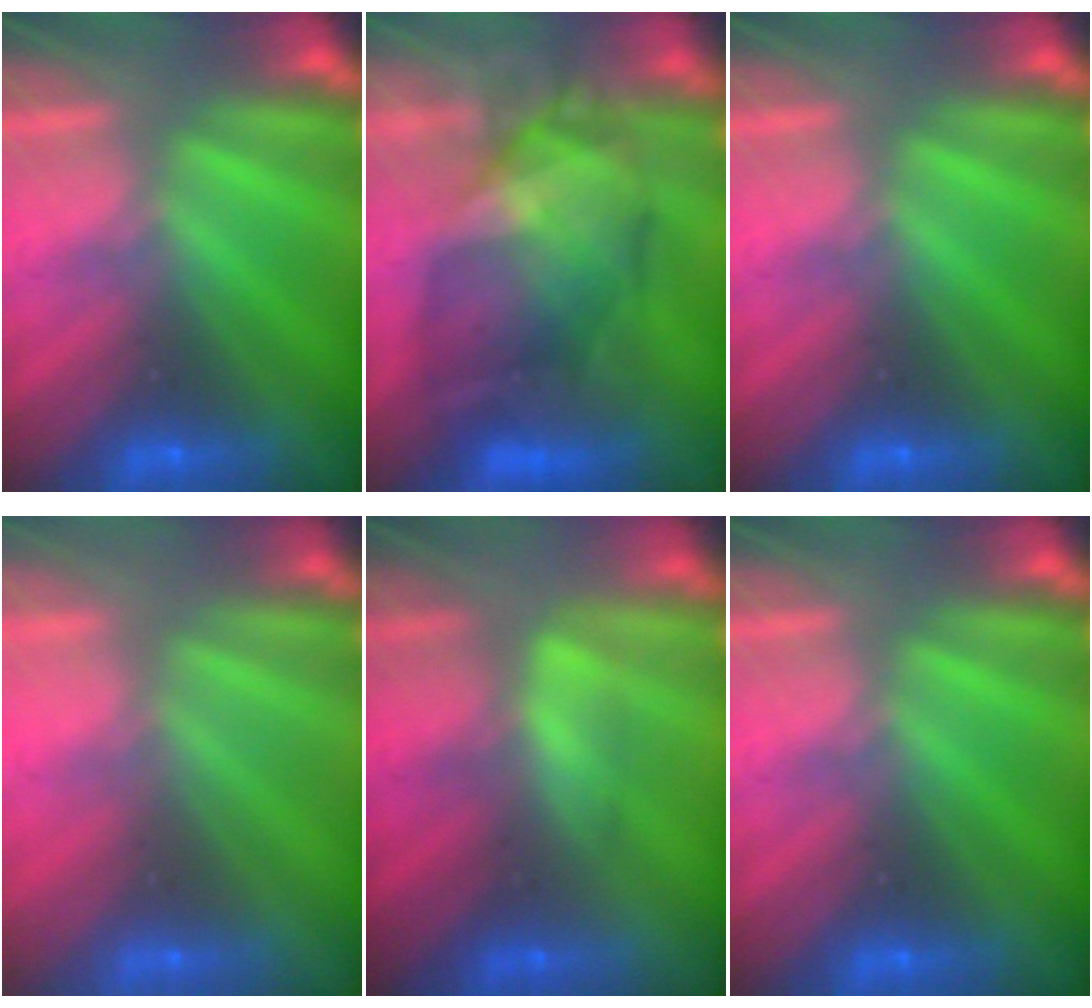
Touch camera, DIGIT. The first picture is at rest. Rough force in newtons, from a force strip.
{"total": 7.7}
{"total": 0.0}
{"total": 2.8}
{"total": 2.5}
{"total": 0.0}